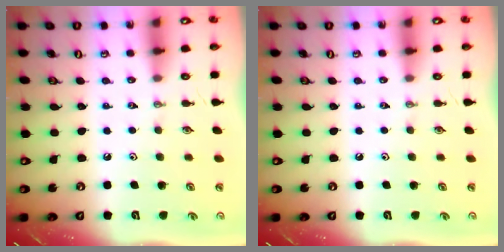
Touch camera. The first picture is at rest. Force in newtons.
{"total": 0.0}